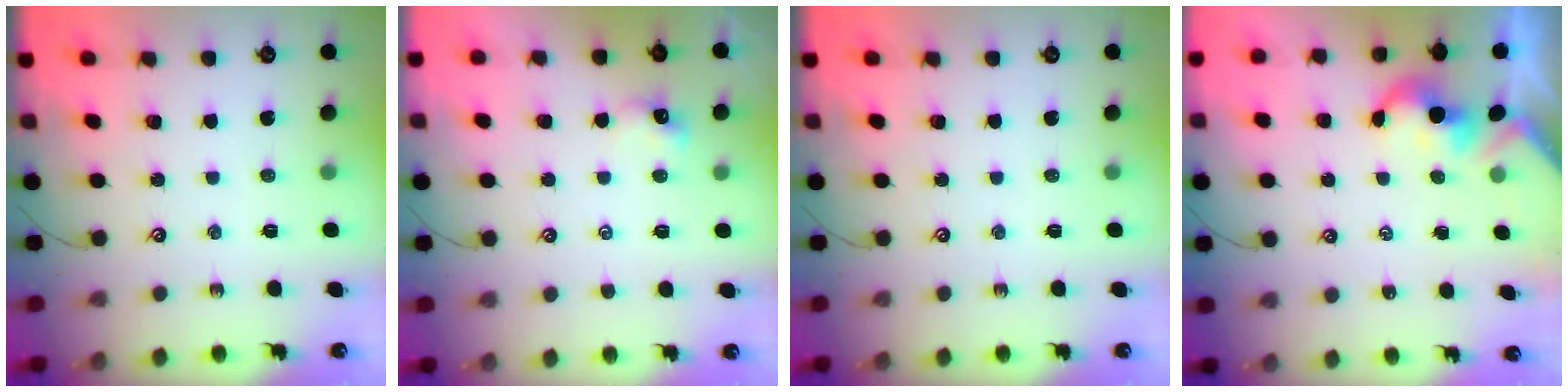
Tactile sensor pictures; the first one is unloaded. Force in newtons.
{"total": 1.3, "press": 1.3, "slide": 0.1}
{"total": 0.0}
{"total": 2.1, "press": 2.1, "slide": 0.3}